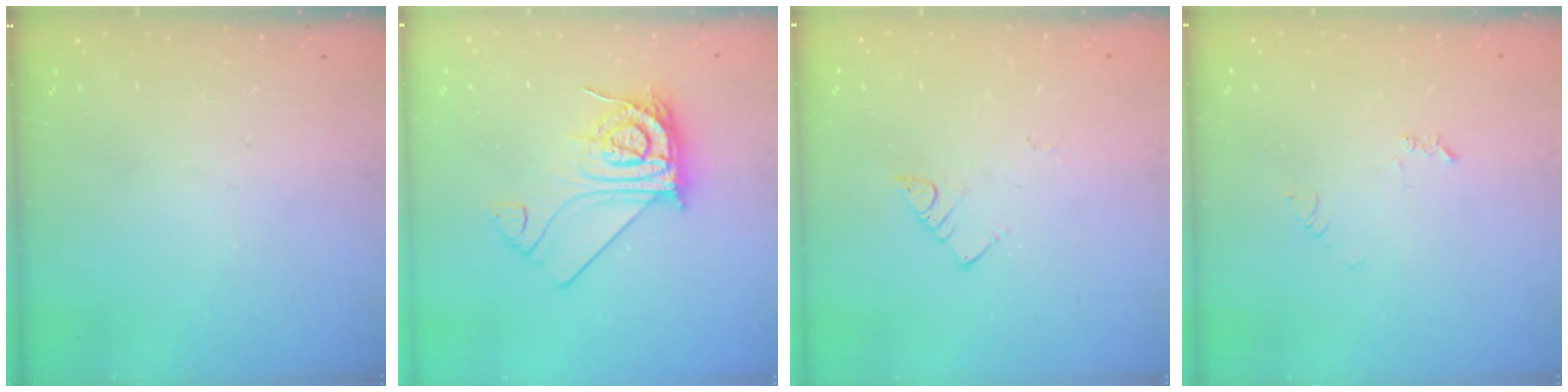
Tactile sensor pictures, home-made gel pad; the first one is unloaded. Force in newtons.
{"total": 13.7, "press": 13.6, "slide": 1.2}
{"total": 3.0, "press": 3.0, "slide": 0.2}
{"total": 4.1, "press": 4.0, "slide": 0.5}